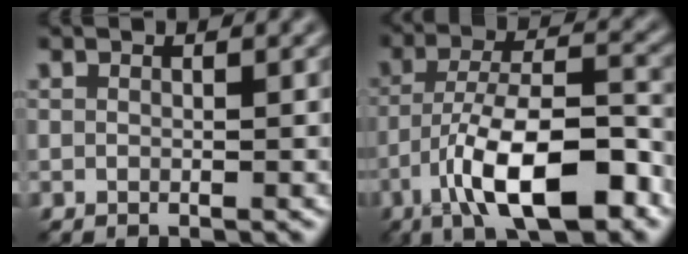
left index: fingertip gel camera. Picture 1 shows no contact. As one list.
[{"total": 11.0, "force": [-5.5, 3.4, 8.9], "torque": [-0.148, 0.009, -0.097]}]